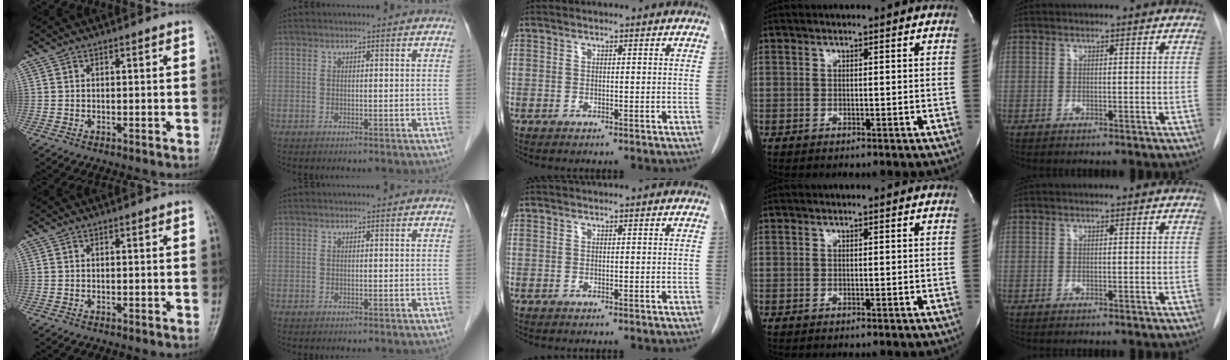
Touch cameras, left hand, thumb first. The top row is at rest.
{}